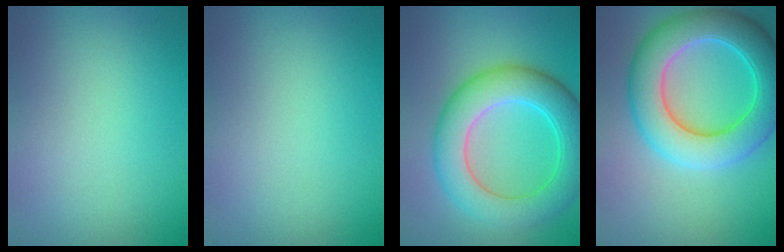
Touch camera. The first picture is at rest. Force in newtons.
{"total": 0.0}
{"total": 7.7, "press": 7.7, "slide": 0.3}
{"total": 8.7, "press": 8.7, "slide": 0.1}